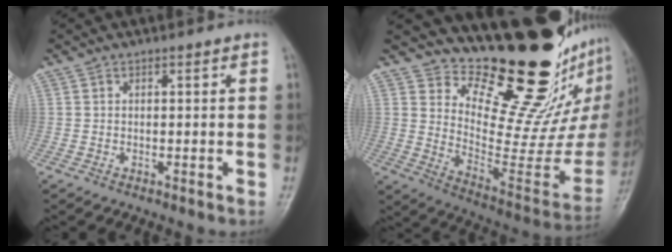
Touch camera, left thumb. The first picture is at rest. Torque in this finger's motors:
{"motor_torque": [0.35, 0.19, 0.70, -1.93, 0.10]}